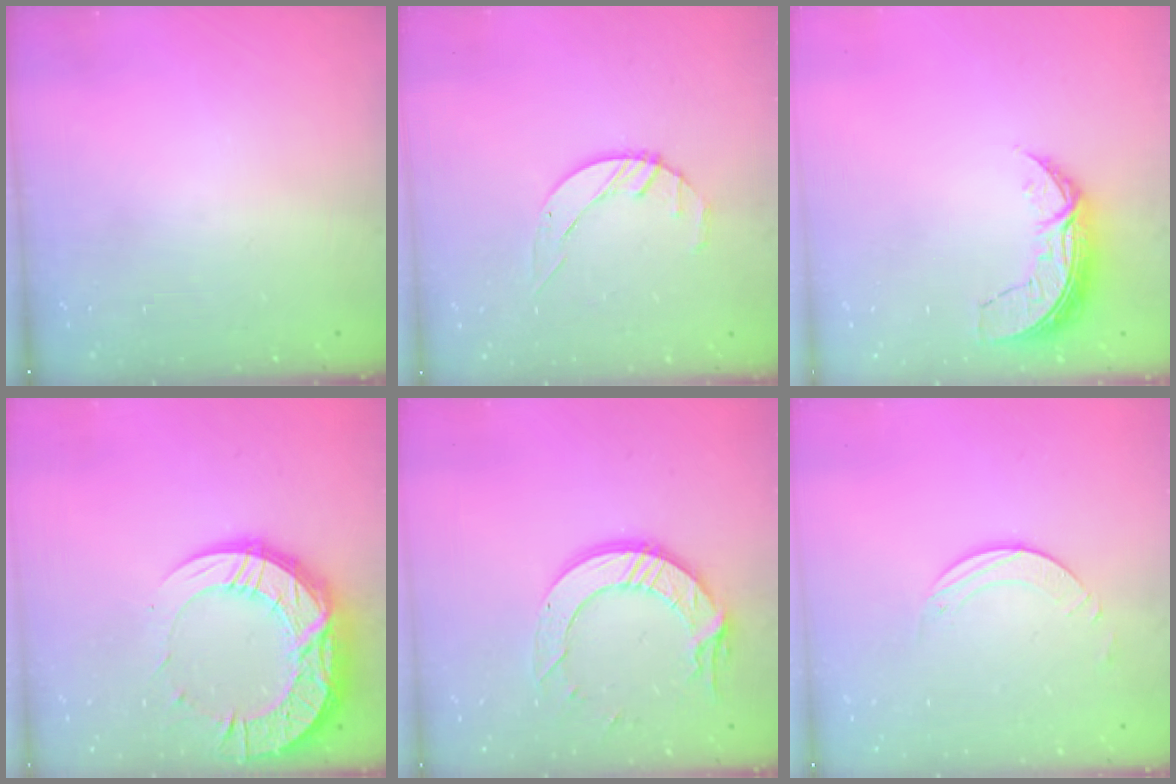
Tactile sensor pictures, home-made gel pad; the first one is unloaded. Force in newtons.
{"total": 3.2, "press": 3.2, "slide": 0.4}
{"total": 7.3, "press": 7.3, "slide": 0.4}
{"total": 20.3, "press": 20.2, "slide": 1.7}
{"total": 12.7, "press": 12.6, "slide": 1.2}
{"total": 2.5, "press": 2.5, "slide": 0.2}